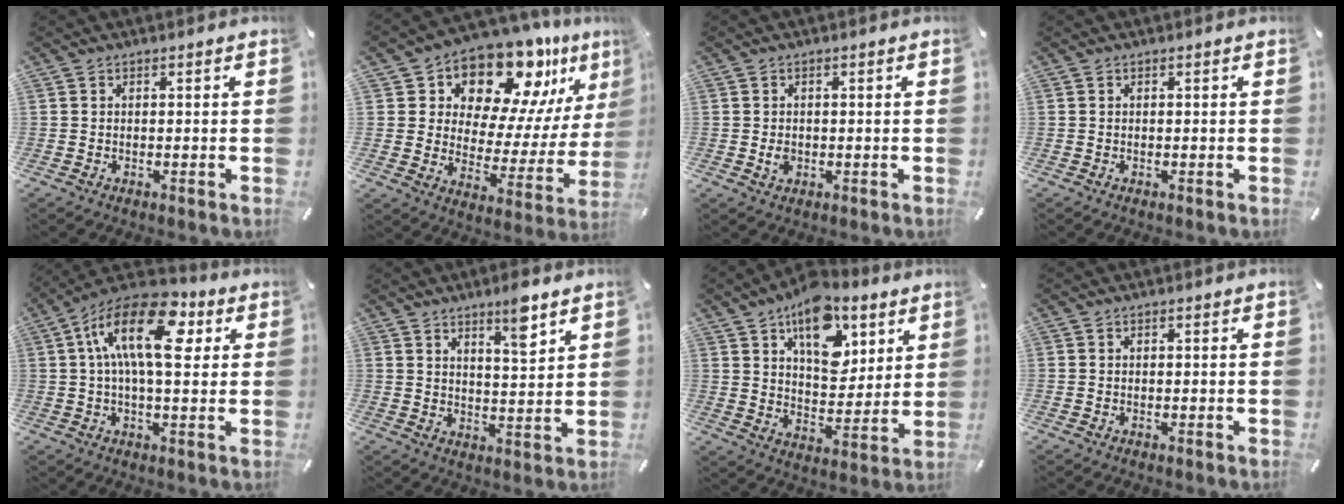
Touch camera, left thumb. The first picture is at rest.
{"total": 16.7, "force": [14.3, 7.1, 5.1], "torque": [-0.078, -0.139, 0.244]}
{"total": 1.7, "force": [0.0, 1.4, 0.9], "torque": [-0.012, 0.000, -0.002]}
{"total": 0.0}
{"total": 17.4, "force": [4.5, 8.1, 14.8], "torque": [-0.269, -0.008, 0.072]}
{"total": 7.0, "force": [5.5, 1.3, 4.2], "torque": [-0.057, -0.038, 0.090]}
{"total": 16.3, "force": [9.0, 10.0, 9.3], "torque": [-0.128, -0.045, 0.160]}
{"total": 0.0}